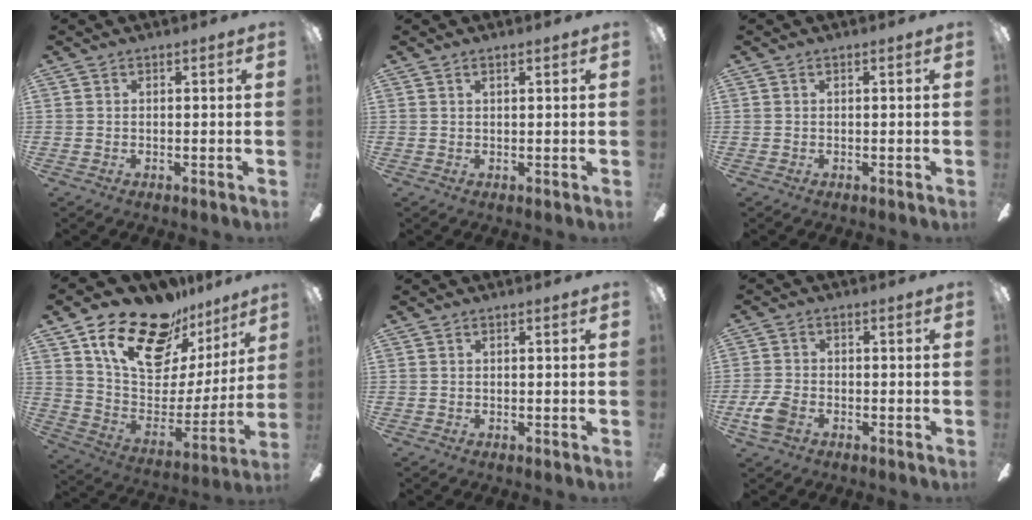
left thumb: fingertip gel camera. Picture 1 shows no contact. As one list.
[{"total": 1.2, "force": [0.8, 0.2, 0.9], "torque": [-0.019, 0.000, 0.013]}, {"total": 0.0}, {"total": 22.6, "force": [15.9, 11.1, 11.6], "torque": [-0.188, -0.101, 0.282]}, {"total": 0.0}, {"total": 5.7, "force": [-2.5, 3.5, 3.8], "torque": [-0.089, 0.006, -0.049]}]